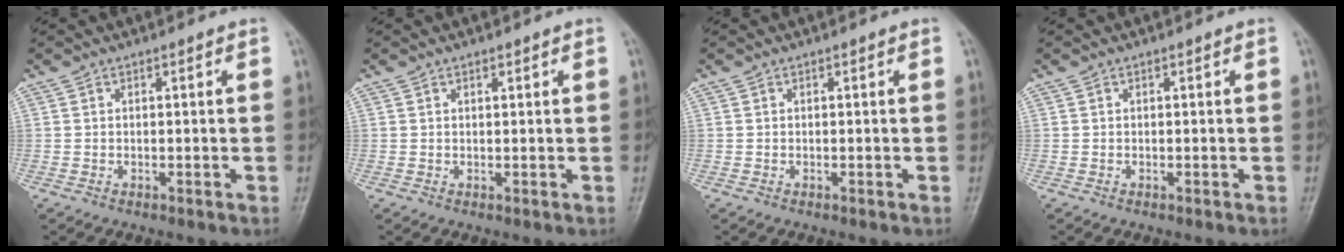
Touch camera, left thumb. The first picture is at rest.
{"total": 0.8, "force": [0.5, 0.4, 0.5], "torque": [-0.005, -0.002, 0.008]}
{"total": 0.0}
{"total": 0.0}